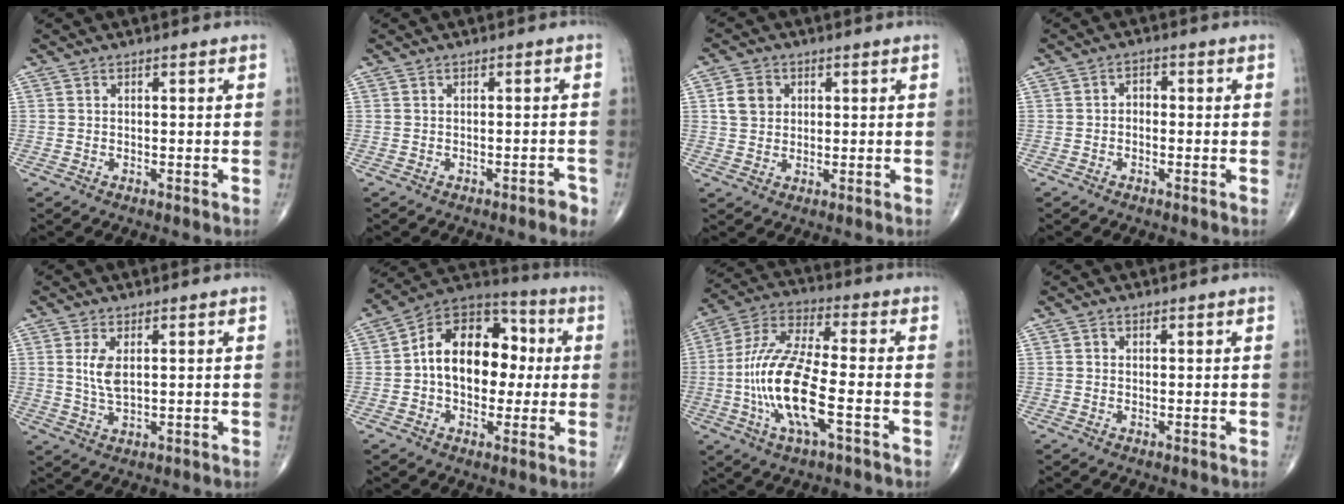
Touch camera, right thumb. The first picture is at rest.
{"total": 1.9, "force": [-1.2, 0.6, 1.3], "torque": [-0.017, 0.007, -0.015]}
{"total": 4.9, "force": [1.3, 4.1, 2.2], "torque": [-0.024, 0.000, 0.020]}
{"total": 2.0, "force": [-0.3, 1.6, 1.3], "torque": [-0.007, 0.011, -0.013]}
{"total": 4.5, "force": [1.2, 2.0, 3.9], "torque": [-0.079, -0.010, 0.032]}
{"total": 17.6, "force": [1.1, 11.9, 12.9], "torque": [-0.159, 0.037, 0.008]}
{"total": 16.8, "force": [-4.0, 5.1, 15.5], "torque": [-0.333, 0.023, -0.077]}
{"total": 0.8, "force": [0.3, 0.7, 0.2], "torque": [0.001, -0.001, 0.005]}